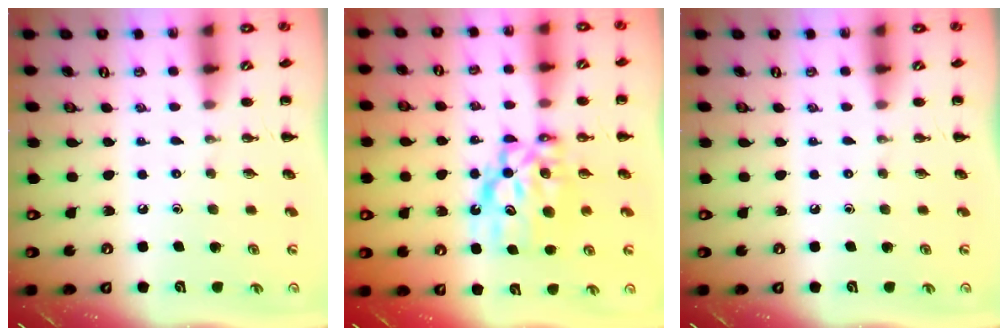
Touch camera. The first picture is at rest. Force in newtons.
{"total": 9.0, "press": 8.7, "slide": 2.4}
{"total": 0.0}